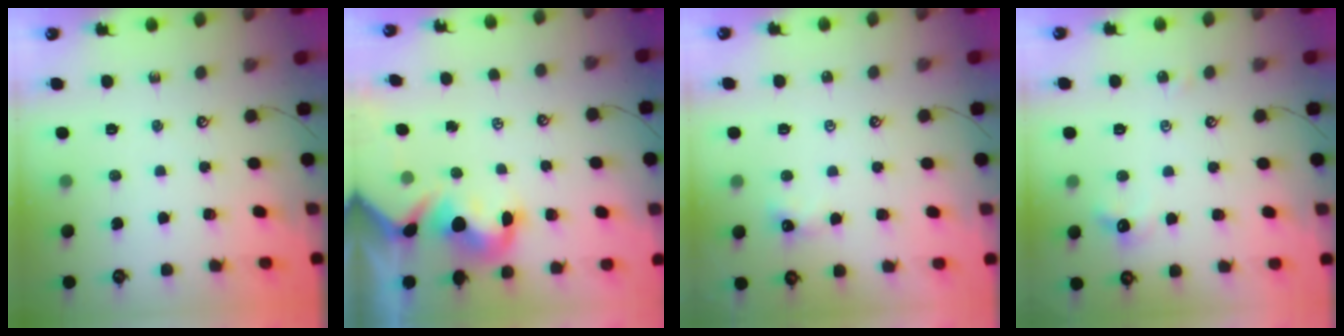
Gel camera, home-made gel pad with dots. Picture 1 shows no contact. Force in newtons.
{"total": 4.1, "press": 4.0, "slide": 0.8}
{"total": 1.6, "press": 1.6, "slide": 0.4}
{"total": 2.1, "press": 2.0, "slide": 0.6}